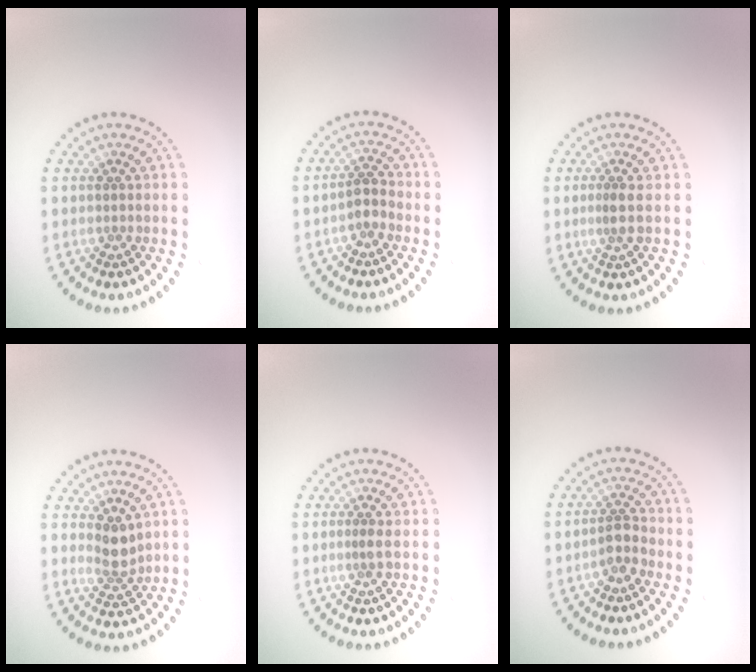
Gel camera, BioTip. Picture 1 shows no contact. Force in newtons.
{"total": 1.7, "press": 1.4, "slide": 0.9}
{"total": 1.3, "press": 0.9, "slide": 0.9}
{"total": 2.4, "press": 1.9, "slide": 1.4}
{"total": 0.8, "press": 0.5, "slide": 0.6}
{"total": 1.9, "press": 1.7, "slide": 1.0}